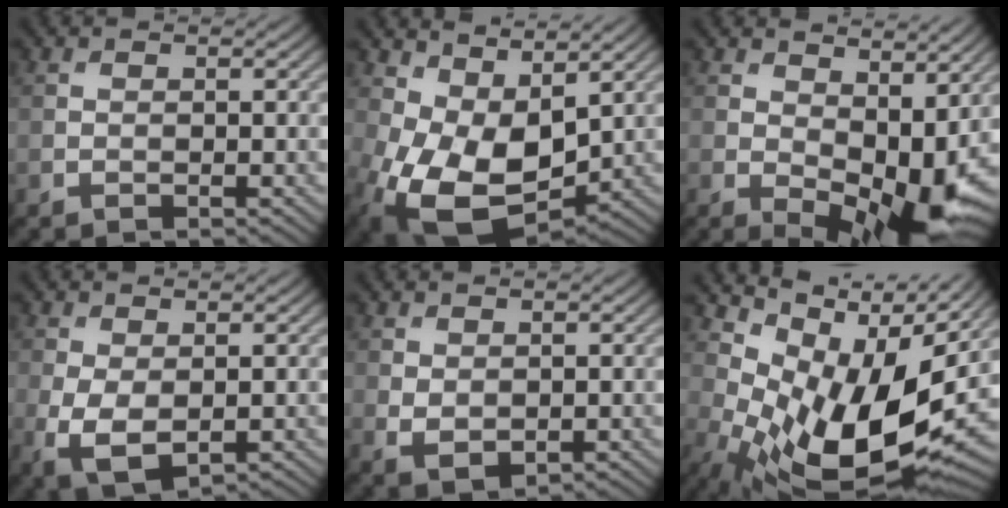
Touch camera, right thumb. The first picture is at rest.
{"total": 11.5, "force": [-0.2, 7.0, 9.1], "torque": [-0.202, -0.024, 0.003]}
{"total": 10.8, "force": [1.1, 6.0, 9.0], "torque": [-0.125, -0.018, 0.031]}
{"total": 5.0, "force": [-0.9, 2.9, 4.0], "torque": [-0.107, -0.016, -0.012]}
{"total": 2.3, "force": [0.4, 1.6, 1.6], "torque": [-0.038, -0.008, 0.014]}
{"total": 14.9, "force": [1.1, 8.3, 12.3], "torque": [-0.237, -0.028, 0.038]}